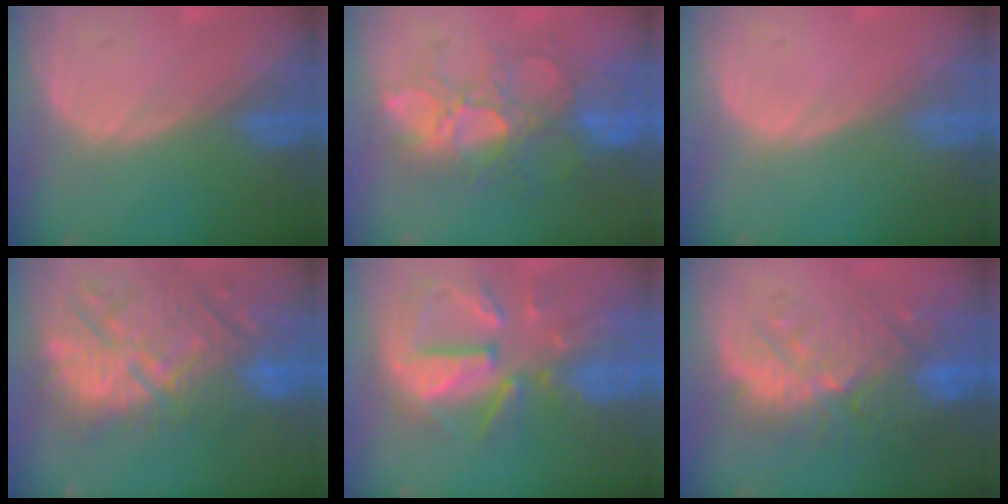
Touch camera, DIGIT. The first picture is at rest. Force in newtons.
{"total": 10.8, "press": 9.4, "slide": 5.3}
{"total": 0.0}
{"total": 13.1, "press": 12.3, "slide": 4.5}
{"total": 11.0, "press": 9.7, "slide": 5.3}
{"total": 11.2, "press": 9.9, "slide": 5.2}